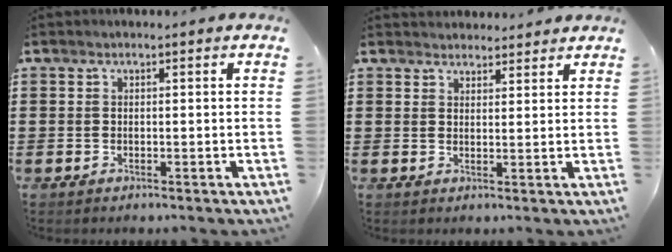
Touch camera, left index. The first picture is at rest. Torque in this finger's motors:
{"motor_torque": [0.18, 0.11, 0.24, 0.01]}